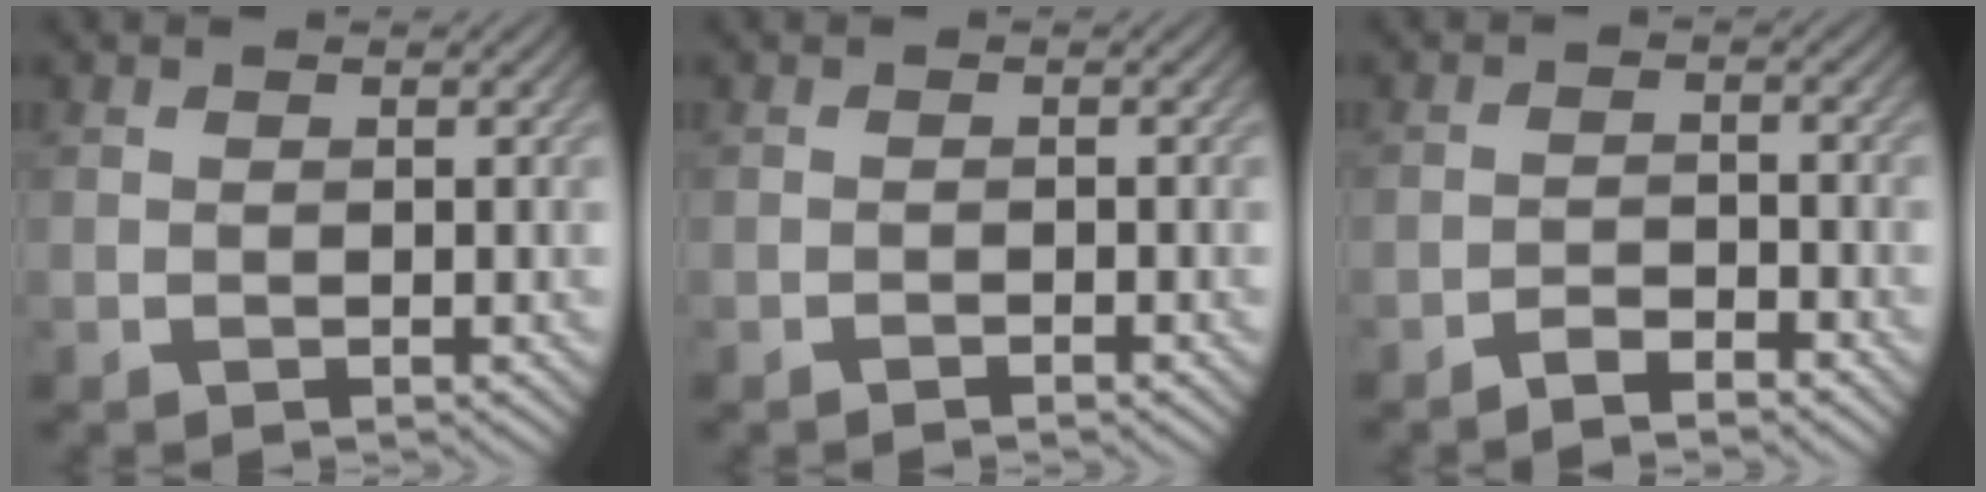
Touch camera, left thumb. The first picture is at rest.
{"total": 0.7, "force": [-0.6, 0.0, 0.4], "torque": [-0.006, 0.001, -0.012]}
{"total": 2.6, "force": [-2.3, 0.4, 1.3], "torque": [-0.023, 0.003, -0.044]}